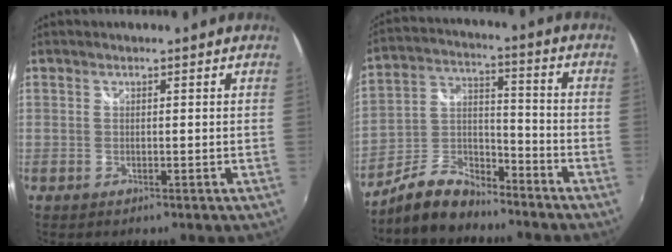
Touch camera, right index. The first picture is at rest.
{"total": 10.1, "force": [-7.9, 4.7, 4.2], "torque": [-0.097, 0.023, -0.145]}